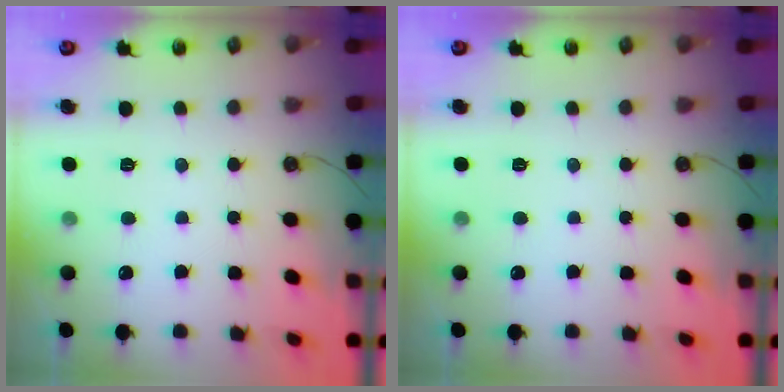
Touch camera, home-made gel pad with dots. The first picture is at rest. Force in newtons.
{"total": 0.0}